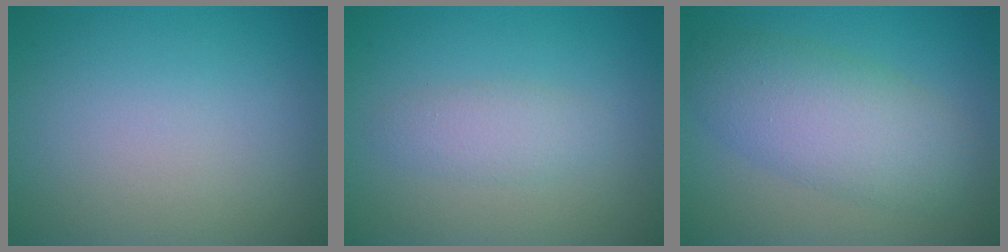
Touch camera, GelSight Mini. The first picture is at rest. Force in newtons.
{"total": 2.0, "press": 2.0, "slide": 0.1}
{"total": 6.1, "press": 6.1, "slide": 0.2}